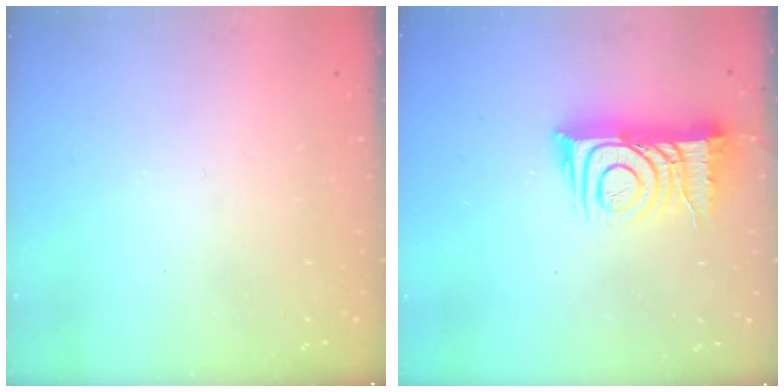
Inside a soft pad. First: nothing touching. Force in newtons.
{"total": 13.3, "press": 13.2, "slide": 1.0}